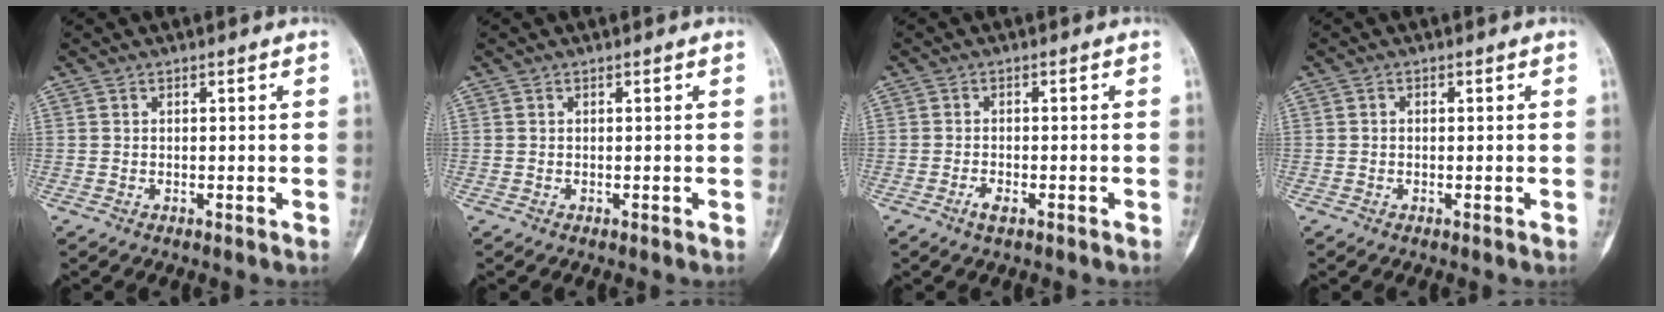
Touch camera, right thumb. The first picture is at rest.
{"total": 0.0}
{"total": 2.1, "force": [-1.3, 0.7, 1.5], "torque": [-0.028, 0.003, -0.027]}
{"total": 0.0}